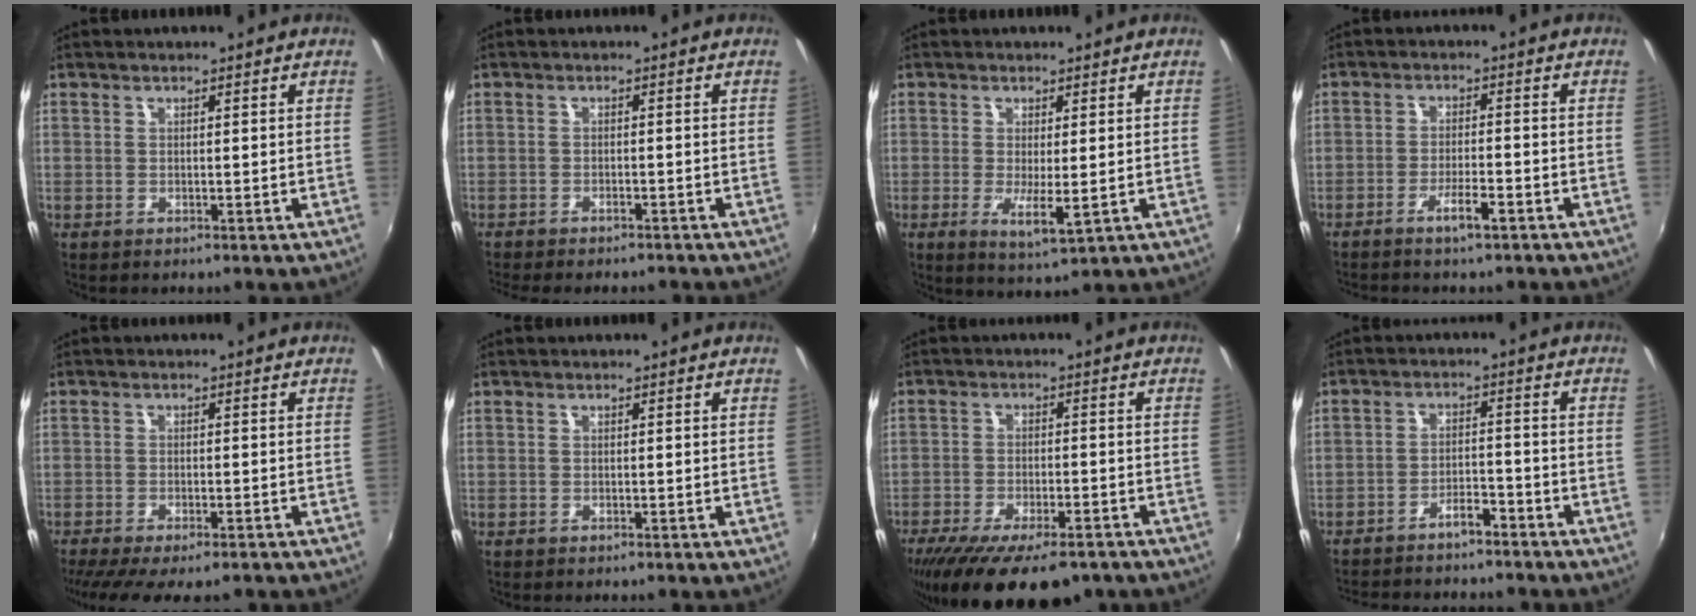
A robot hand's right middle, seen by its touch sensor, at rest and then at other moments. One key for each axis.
{"total": 5.8, "fx": -5.1, "fy": 1.4, "fz": 2.4, "tx": -0.061, "ty": -0.017, "tz": -0.076}
{"total": 4.9, "fx": -0.7, "fy": 0.9, "fz": 4.8, "tx": -0.093, "ty": -0.016, "tz": -0.009}
{"total": 3.7, "fx": -2.8, "fy": 0.4, "fz": 2.5, "tx": -0.060, "ty": 0.001, "tz": -0.048}
{"total": 10.5, "fx": -8.2, "fy": 2.6, "fz": 5.9, "tx": -0.127, "ty": -0.042, "tz": -0.130}
{"total": 0.0}
{"total": 18.1, "fx": -13.1, "fy": 6.1, "fz": 10.8, "tx": -0.214, "ty": -0.050, "tz": -0.193}
{"total": 10.1, "fx": -9.0, "fy": 2.5, "fz": 3.9, "tx": -0.091, "ty": 0.013, "tz": -0.129}